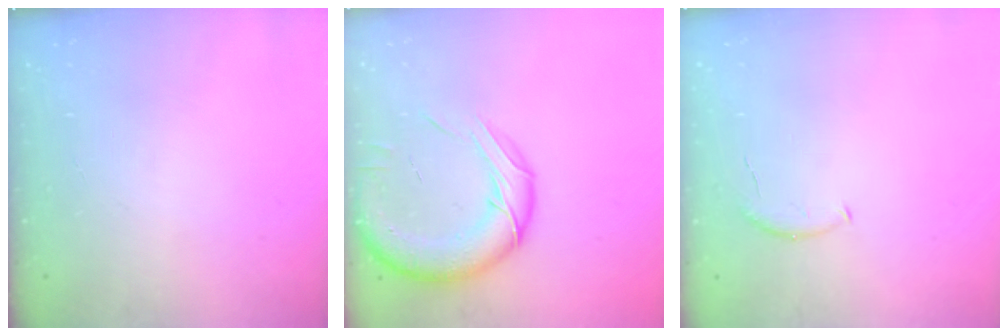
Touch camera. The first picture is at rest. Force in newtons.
{"total": 16.0, "press": 15.9, "slide": 1.9}
{"total": 5.3, "press": 5.2, "slide": 0.6}